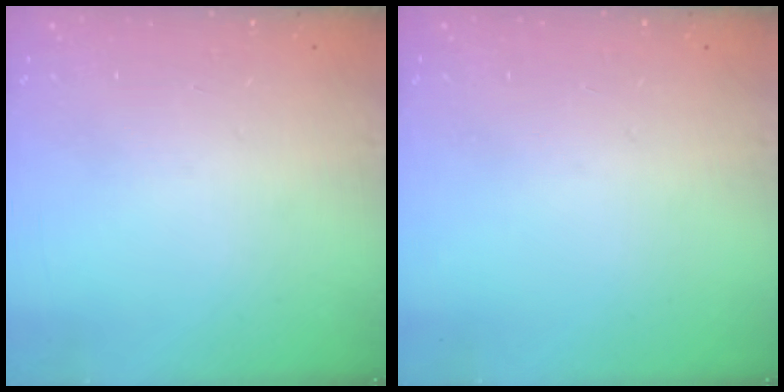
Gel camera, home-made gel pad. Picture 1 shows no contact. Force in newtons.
{"total": 0.0}